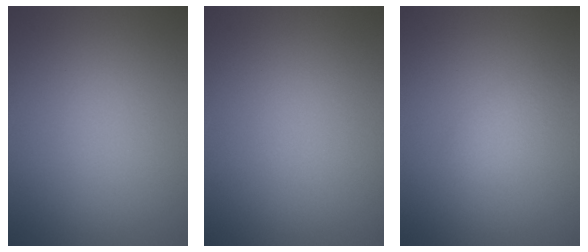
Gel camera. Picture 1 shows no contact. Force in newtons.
{"total": 0.0}
{"total": 1.5, "press": 1.5, "slide": 0.1}